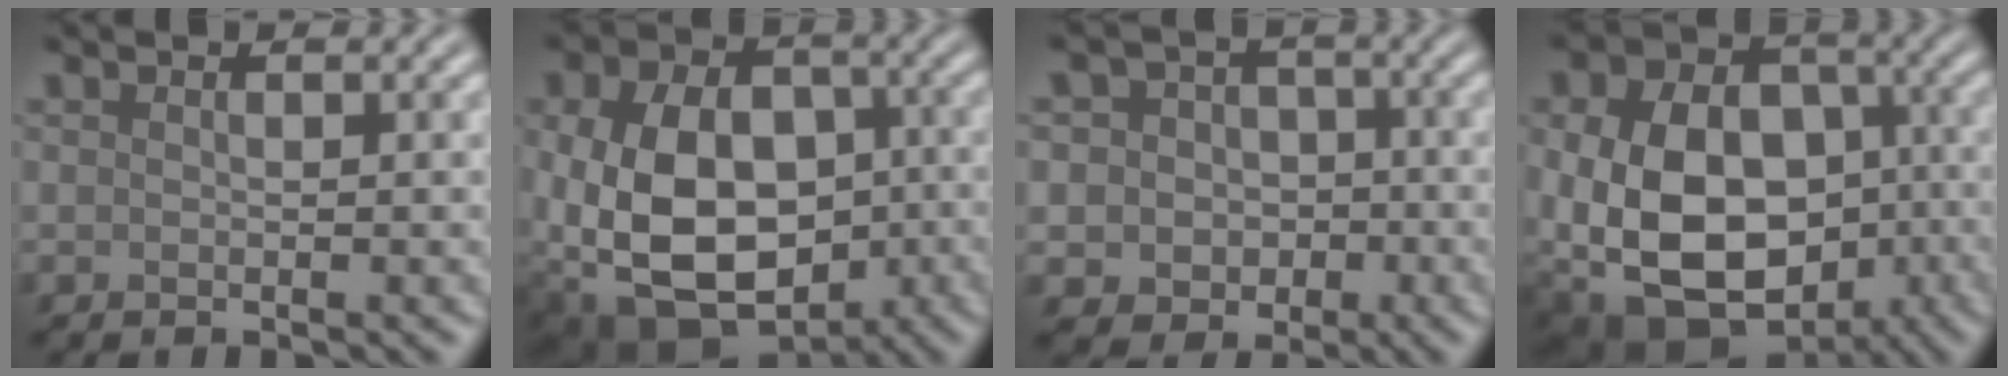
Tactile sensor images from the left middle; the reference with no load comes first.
{"total": 14.5, "force": [-2.8, 10.7, 9.4], "torque": [-0.173, -0.030, -0.039]}
{"total": 6.2, "force": [-0.1, 5.8, 2.0], "torque": [-0.028, 0.029, -0.028]}
{"total": 17.4, "force": [-3.6, 13.5, 10.3], "torque": [-0.210, -0.022, -0.057]}